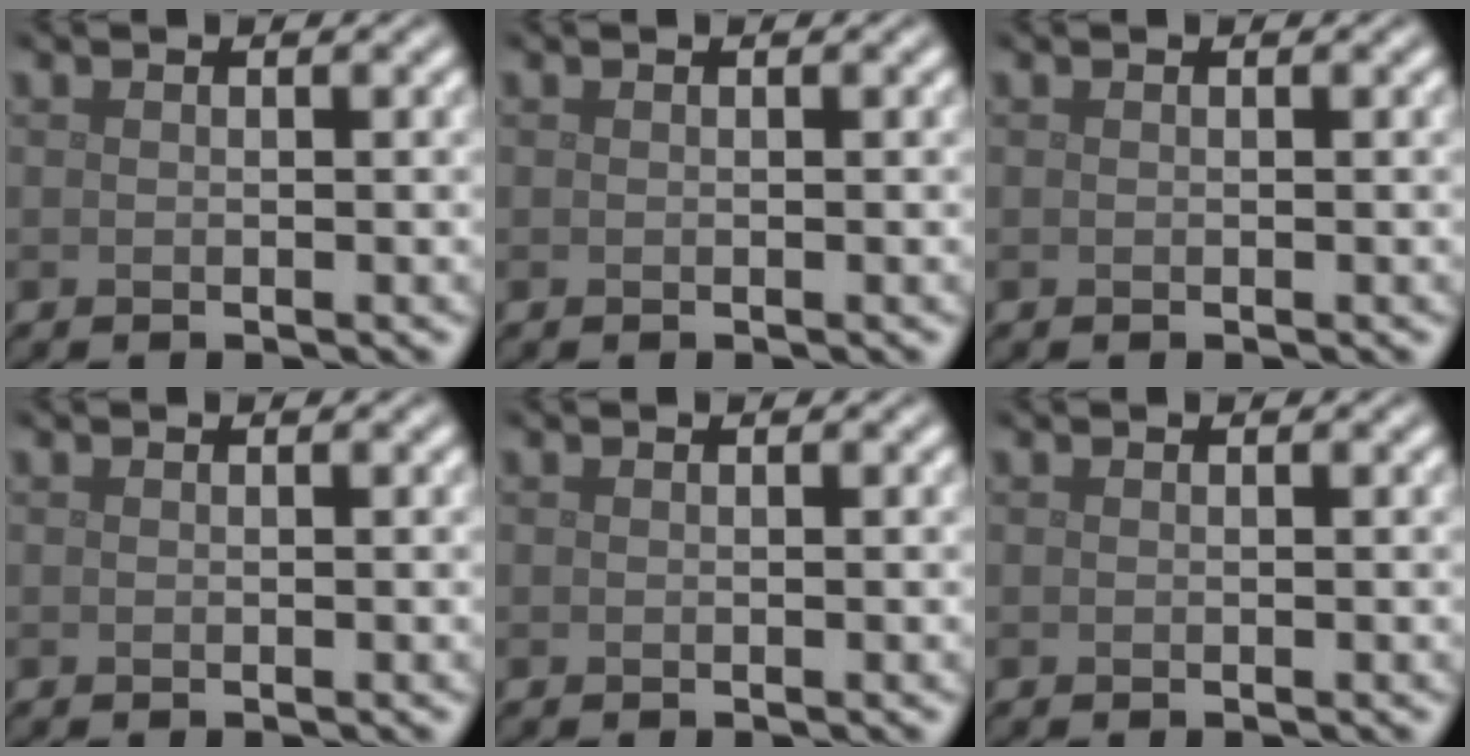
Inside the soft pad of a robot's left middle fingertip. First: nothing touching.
{"total": 0.0}
{"total": 0.0}
{"total": 0.0}
{"total": 0.0}
{"total": 0.0}